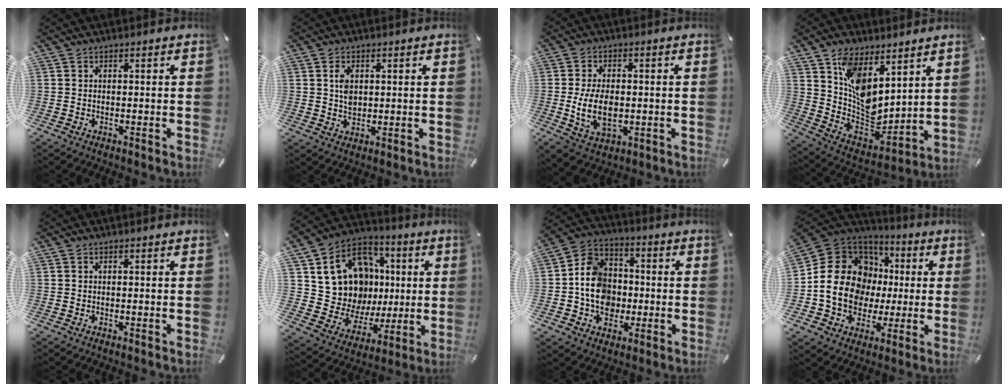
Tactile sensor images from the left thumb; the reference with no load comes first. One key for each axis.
{"total": 3.9, "fx": 0.9, "fy": 2.8, "fz": 2.5, "tx": -0.049, "ty": 0.003, "tz": 0.014}
{"total": 10.7, "fx": -1.3, "fy": 6.7, "fz": 8.2, "tx": -0.165, "ty": -0.008, "tz": -0.024}
{"total": 11.9, "fx": 5.4, "fy": 7.8, "fz": 7.2, "tx": -0.135, "ty": -0.046, "tz": 0.112}
{"total": 0.0}
{"total": 15.0, "fx": 3.3, "fy": 13.7, "fz": 5.1, "tx": -0.104, "ty": -0.033, "tz": 0.089}
{"total": 11.9, "fx": -2.0, "fy": 10.3, "fz": 5.7, "tx": -0.129, "ty": 0.021, "tz": -0.035}
{"total": 17.4, "fx": -0.3, "fy": 15.1, "fz": 8.6, "tx": -0.177, "ty": -0.011, "tz": 0.003}